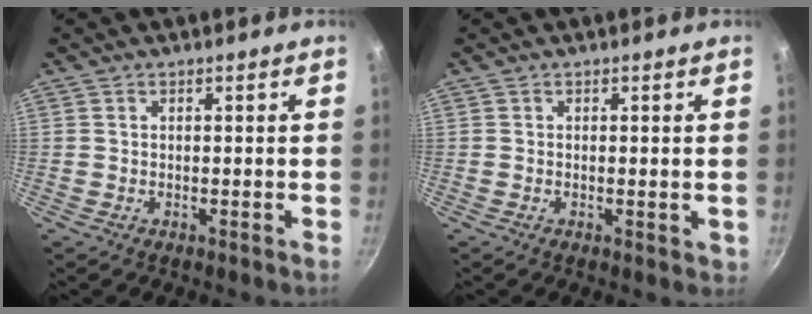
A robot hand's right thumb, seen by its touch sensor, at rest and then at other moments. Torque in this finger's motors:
{"motor_torque": [-0.31, 0.12, -0.12, -0.03, -0.04]}